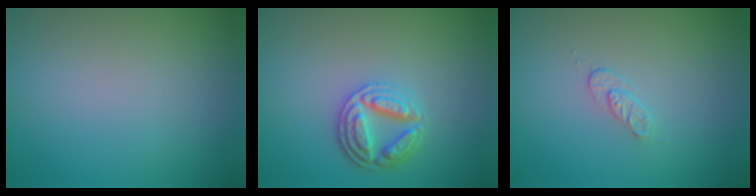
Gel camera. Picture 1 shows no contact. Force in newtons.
{"total": 3.3, "press": 3.1, "slide": 1.1}
{"total": 1.2, "press": 0.6, "slide": 1.0}